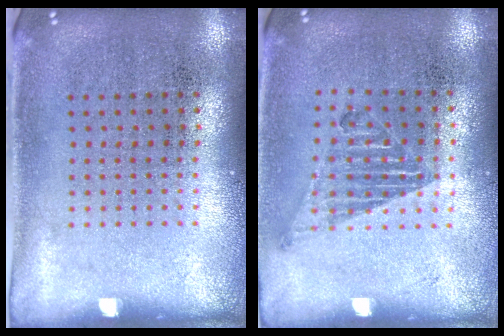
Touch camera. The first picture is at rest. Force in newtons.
{"total": 1.0, "press": 0.9, "slide": 0.4}